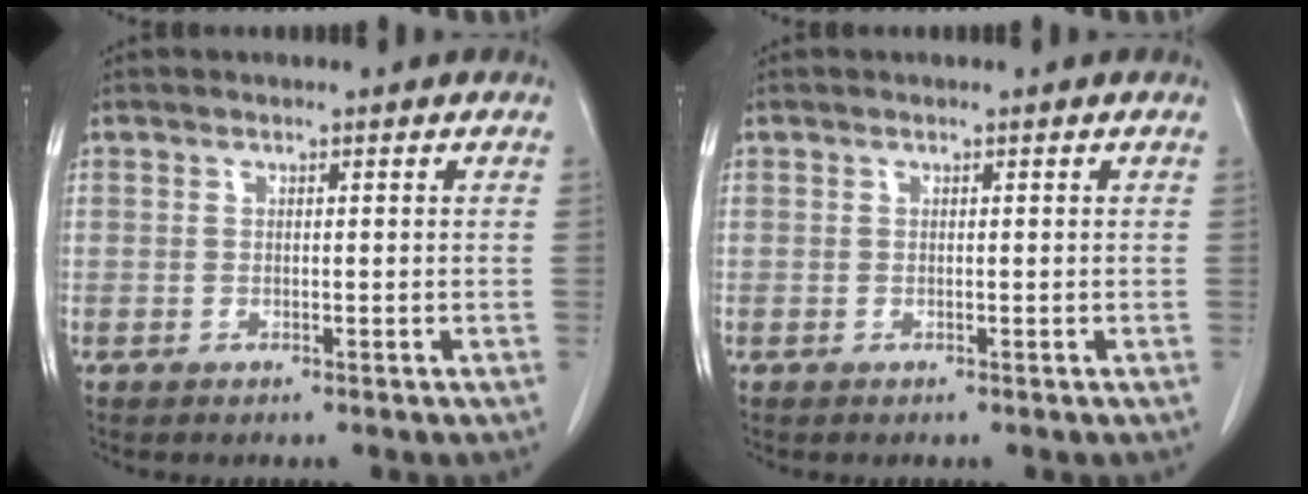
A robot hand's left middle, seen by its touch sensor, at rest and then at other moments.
{"total": 0.0}